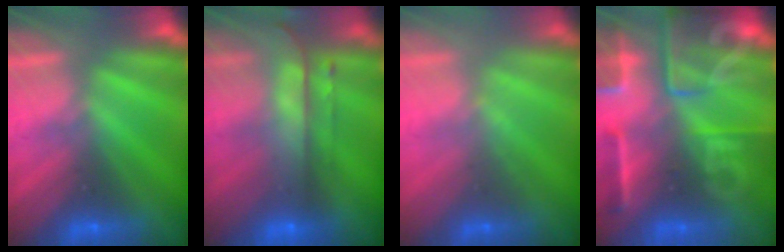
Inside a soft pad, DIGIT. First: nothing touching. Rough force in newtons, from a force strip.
{"total": 8.4}
{"total": 1.8}
{"total": 7.3}